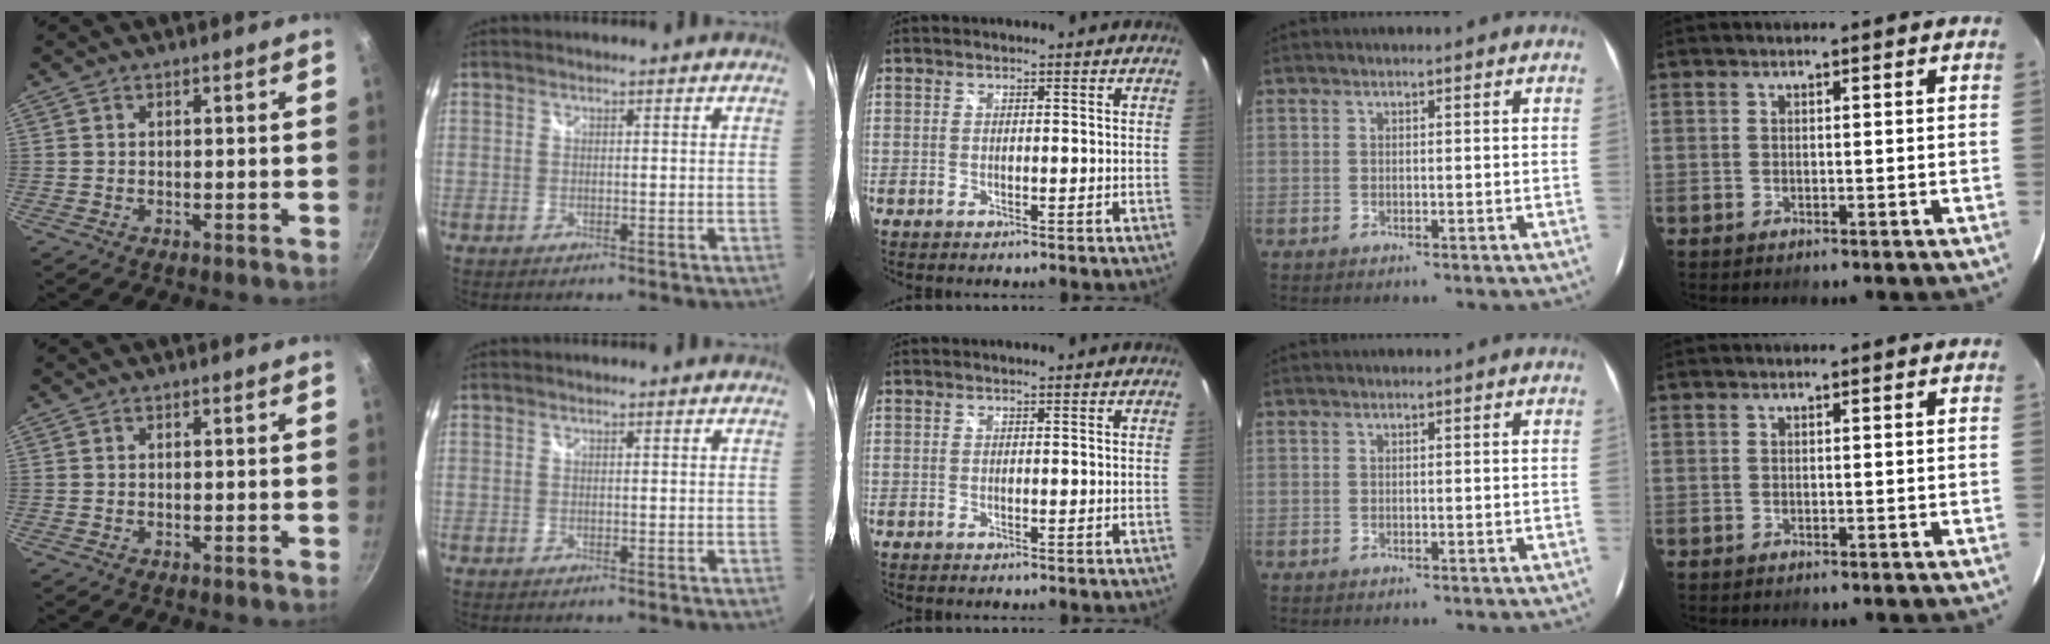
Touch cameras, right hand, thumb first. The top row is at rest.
{}